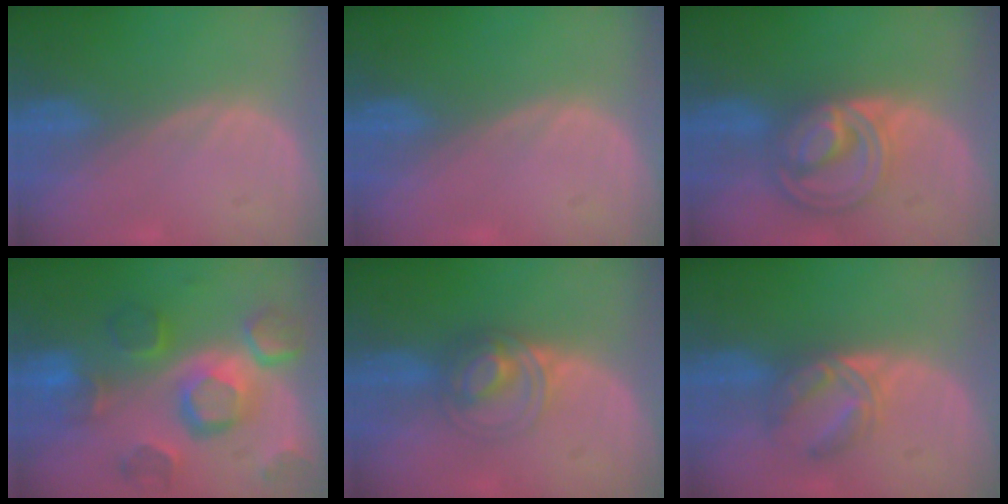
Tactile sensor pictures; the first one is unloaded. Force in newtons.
{"total": 0.0}
{"total": 8.7, "press": 7.3, "slide": 4.7}
{"total": 12.2, "press": 10.6, "slide": 6.0}
{"total": 5.9, "press": 5.4, "slide": 2.4}
{"total": 5.6, "press": 5.5, "slide": 1.1}